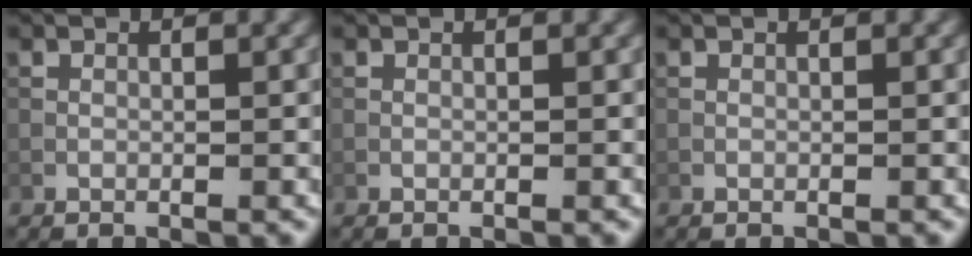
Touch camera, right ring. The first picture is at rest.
{"total": 0.0}
{"total": 0.0}